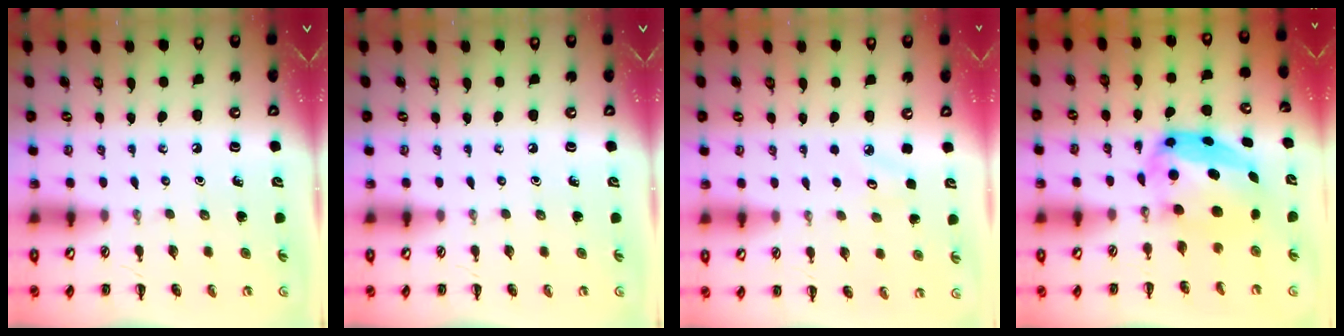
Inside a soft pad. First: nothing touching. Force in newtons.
{"total": 0.0}
{"total": 3.4, "press": 3.3, "slide": 0.8}
{"total": 6.1, "press": 6.0, "slide": 0.7}